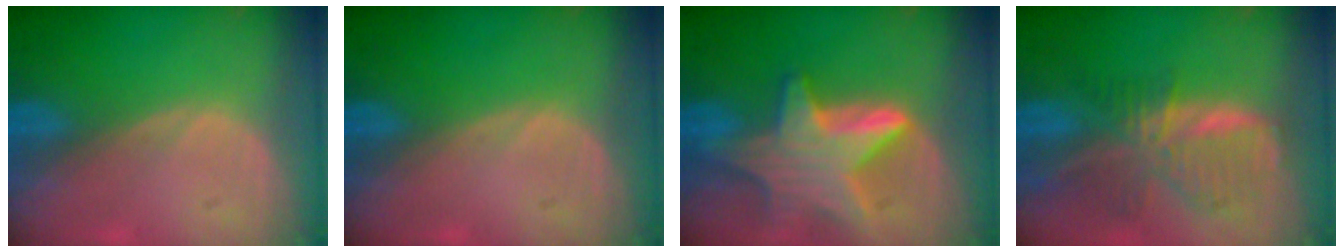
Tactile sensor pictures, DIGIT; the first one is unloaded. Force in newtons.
{"total": 0.0}
{"total": 9.5, "press": 9.5, "slide": 0.6}
{"total": 8.8, "press": 7.7, "slide": 4.4}